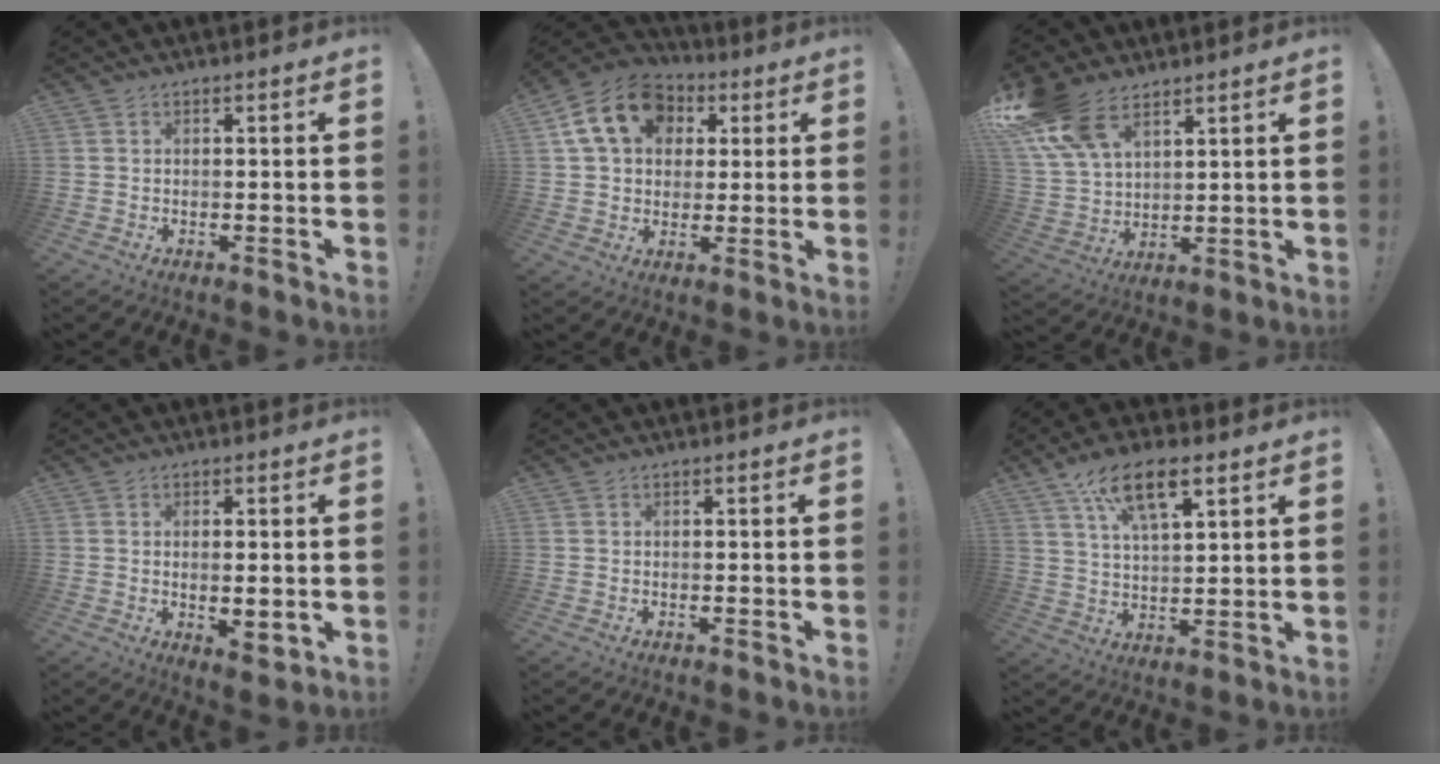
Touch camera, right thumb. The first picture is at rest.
{"total": 16.9, "force": [5.8, 12.8, 9.5], "torque": [-0.138, -0.007, 0.112]}
{"total": 15.5, "force": [9.9, 8.6, 8.3], "torque": [-0.171, -0.045, 0.189]}
{"total": 3.8, "force": [1.0, 1.6, 3.3], "torque": [-0.037, -0.012, 0.020]}
{"total": 0.0}
{"total": 13.2, "force": [7.6, 5.4, 9.4], "torque": [-0.158, -0.019, 0.135]}